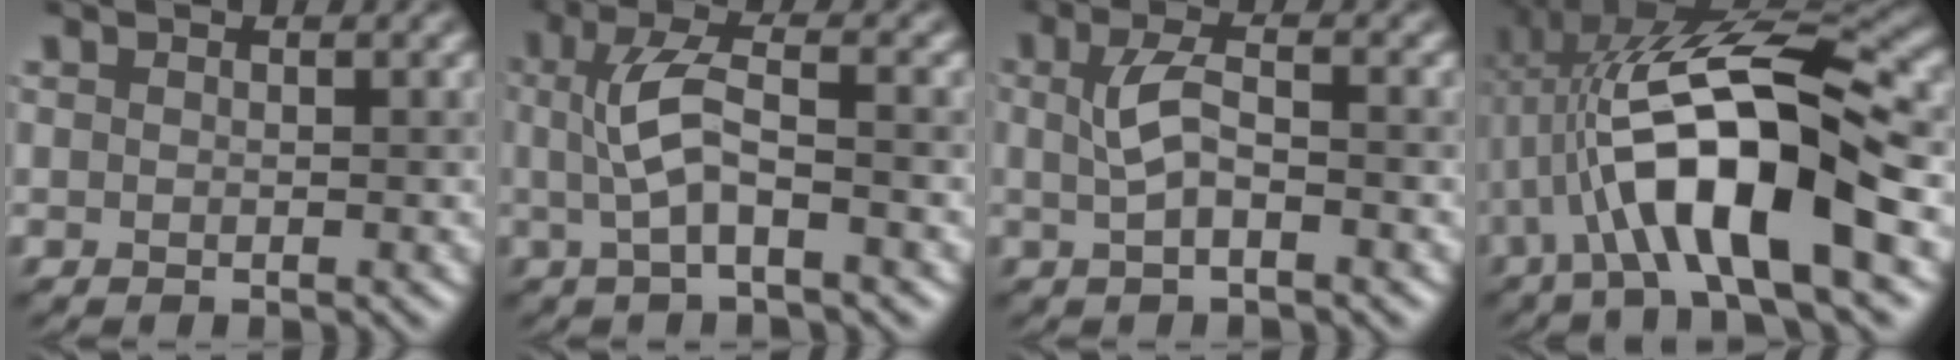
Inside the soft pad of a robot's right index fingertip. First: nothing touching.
{"total": 4.3, "force": [-0.2, 1.0, 4.2], "torque": [-0.090, 0.003, -0.006]}
{"total": 2.9, "force": [-0.1, 0.7, 2.8], "torque": [-0.062, 0.003, -0.005]}
{"total": 12.5, "force": [-2.0, 4.0, 11.7], "torque": [-0.215, 0.018, -0.039]}